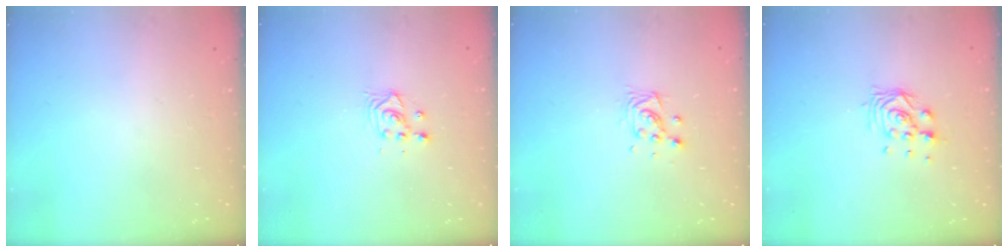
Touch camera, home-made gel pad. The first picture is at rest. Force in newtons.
{"total": 3.4, "press": 3.4, "slide": 0.4}
{"total": 5.2, "press": 5.2, "slide": 0.1}
{"total": 6.6, "press": 6.5, "slide": 0.5}